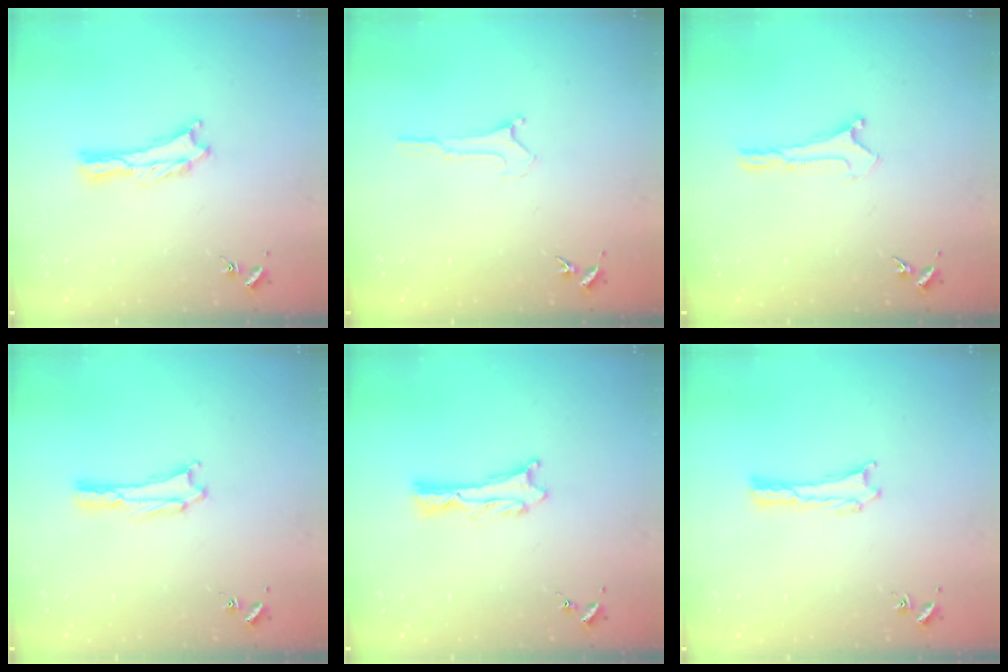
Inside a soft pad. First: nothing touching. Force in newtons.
{"total": 0.0}
{"total": 0.0}
{"total": 1.6, "press": 1.6, "slide": 0.2}
{"total": 1.3, "press": 1.2, "slide": 0.1}
{"total": 0.0}